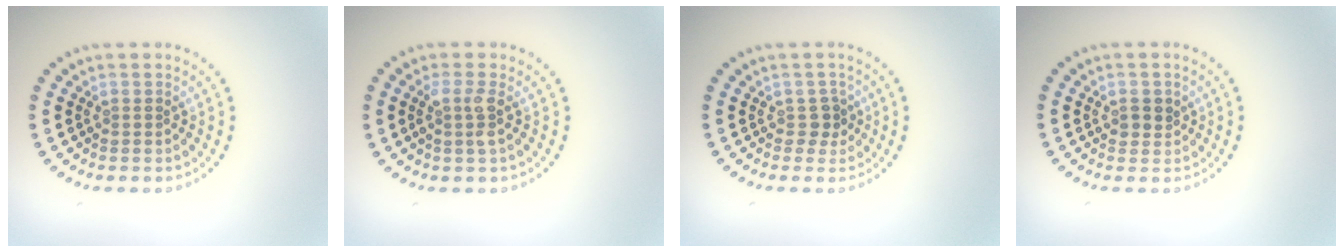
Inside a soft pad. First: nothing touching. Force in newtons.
{"total": 1.7, "press": 1.4, "slide": 1.1}
{"total": 1.3, "press": 1.0, "slide": 0.9}
{"total": 1.6, "press": 1.4, "slide": 0.7}